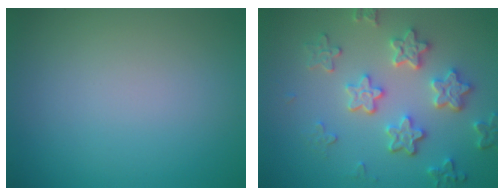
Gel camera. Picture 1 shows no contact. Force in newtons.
{"total": 4.7, "press": 4.1, "slide": 2.3}